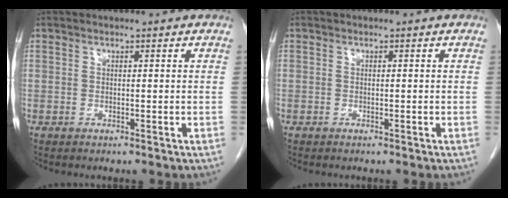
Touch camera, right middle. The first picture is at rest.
{"total": 0.6, "force": [-0.4, 0.4, 0.0], "torque": [-0.007, 0.003, -0.009]}